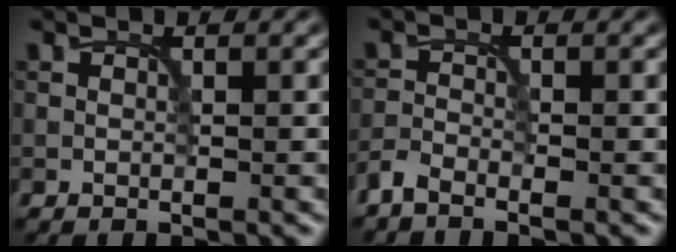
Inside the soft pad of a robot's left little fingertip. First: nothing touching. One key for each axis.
{"total": 1.7, "fx": -1.5, "fy": 0.2, "fz": 0.6, "tx": -0.015, "ty": -0.002, "tz": -0.040}